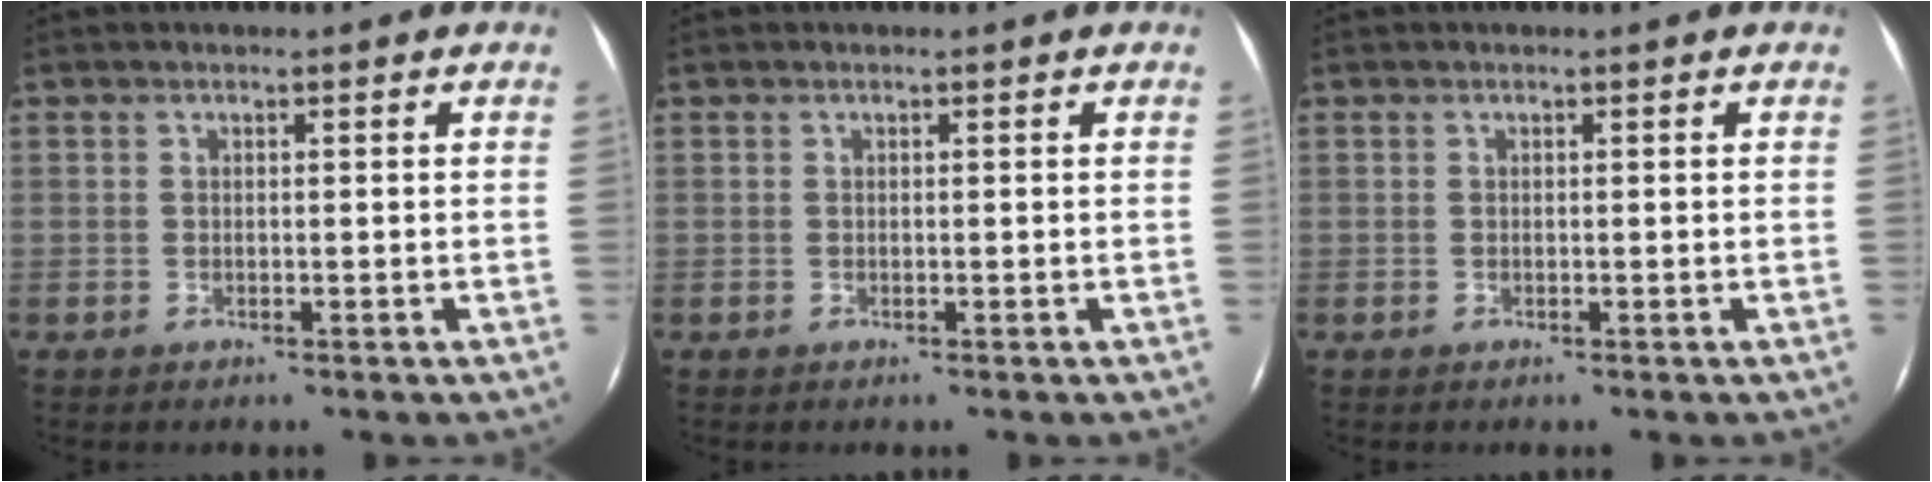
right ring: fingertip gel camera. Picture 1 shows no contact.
{"total": 0.0}
{"total": 0.0}